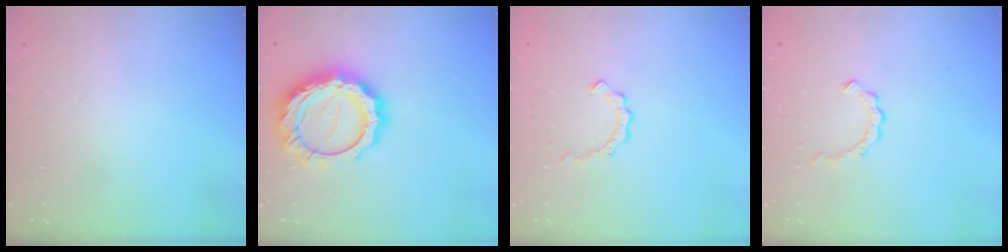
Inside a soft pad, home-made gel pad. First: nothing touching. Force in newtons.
{"total": 17.5, "press": 17.5, "slide": 1.3}
{"total": 2.0, "press": 2.0, "slide": 0.2}
{"total": 2.0, "press": 2.0, "slide": 0.2}